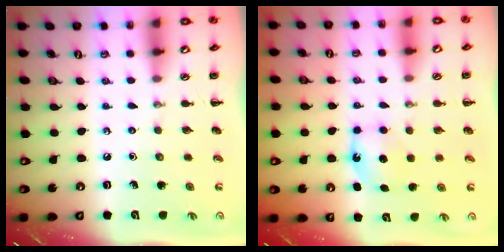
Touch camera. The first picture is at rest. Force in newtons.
{"total": 5.5, "press": 5.4, "slide": 1.3}